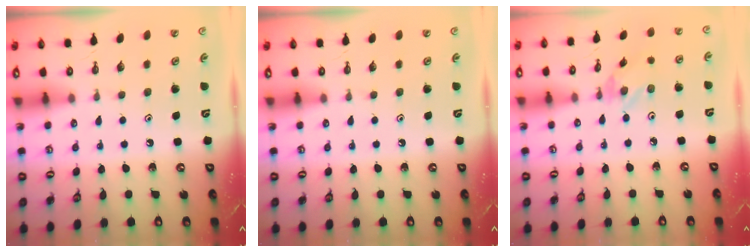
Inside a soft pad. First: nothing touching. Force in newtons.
{"total": 0.0}
{"total": 1.3, "press": 1.3, "slide": 0.1}